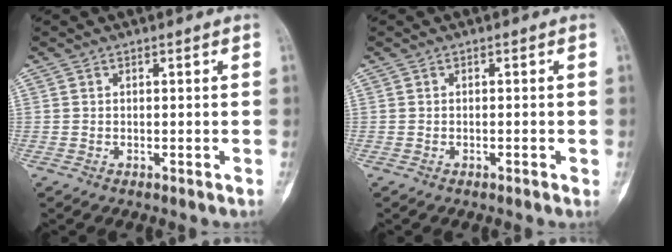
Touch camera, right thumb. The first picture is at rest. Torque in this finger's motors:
{"motor_torque": [-0.62, -0.01, -0.09, 0.18, 0.00]}